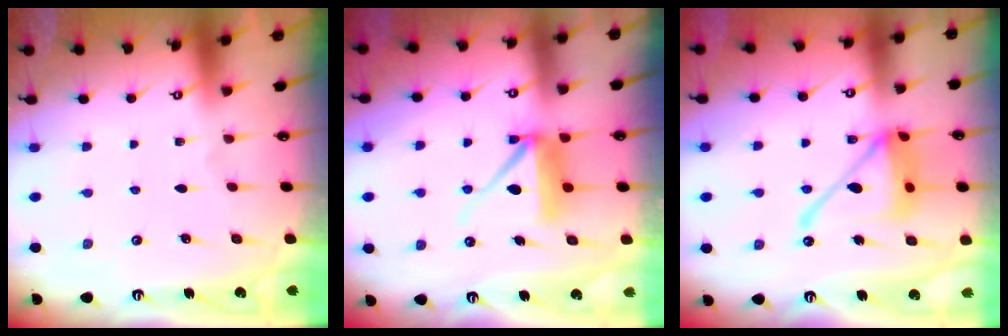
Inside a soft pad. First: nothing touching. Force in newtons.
{"total": 9.9, "press": 9.9, "slide": 0.9}
{"total": 15.5, "press": 15.4, "slide": 1.6}